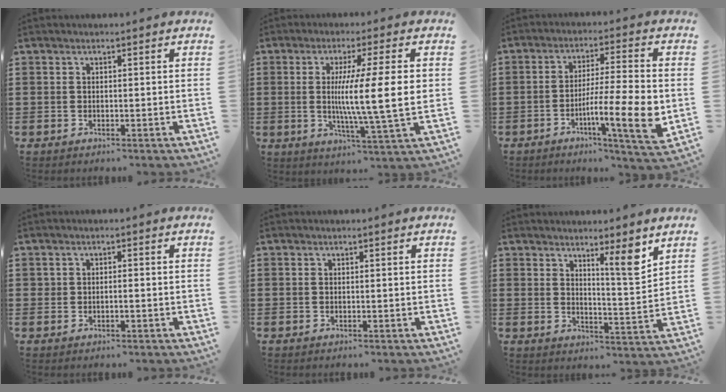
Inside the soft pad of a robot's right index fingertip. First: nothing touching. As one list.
[{"total": 11.8, "force": [0.5, 0.8, 11.7], "torque": [-0.207, -0.007, 0.003]}, {"total": 11.4, "force": [-3.2, 1.0, 10.9], "torque": [-0.188, -0.017, -0.058]}, {"total": 0.8, "force": [-0.2, 0.3, 0.7], "torque": [-0.014, -0.001, -0.004]}, {"total": 0.0}, {"total": 6.8, "force": [4.8, 0.5, 4.8], "torque": [-0.082, -0.021, 0.076]}]